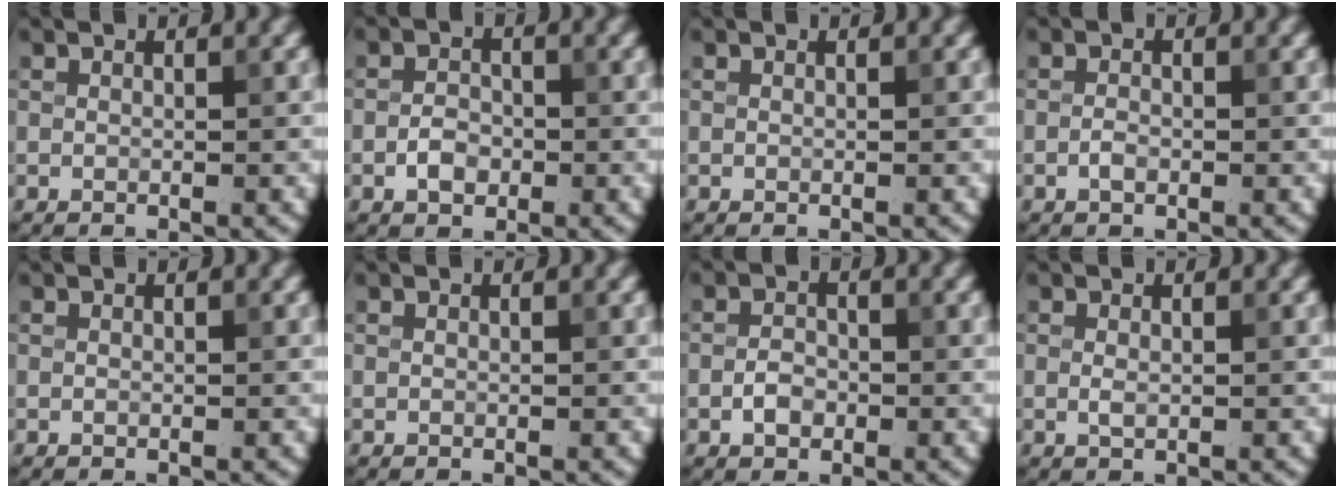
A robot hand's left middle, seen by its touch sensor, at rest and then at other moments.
{"total": 2.2, "force": [-0.8, 1.5, 1.4], "torque": [-0.024, 0.005, -0.019]}
{"total": 0.0}
{"total": 1.0, "force": [-0.5, 0.6, 0.8], "torque": [-0.015, 0.001, -0.011]}
{"total": 0.0}
{"total": 0.0}
{"total": 1.9, "force": [-0.8, 1.3, 1.2], "torque": [-0.020, 0.004, -0.017]}
{"total": 0.8, "force": [0.0, 0.4, 0.7], "torque": [-0.016, -0.003, 0.000]}